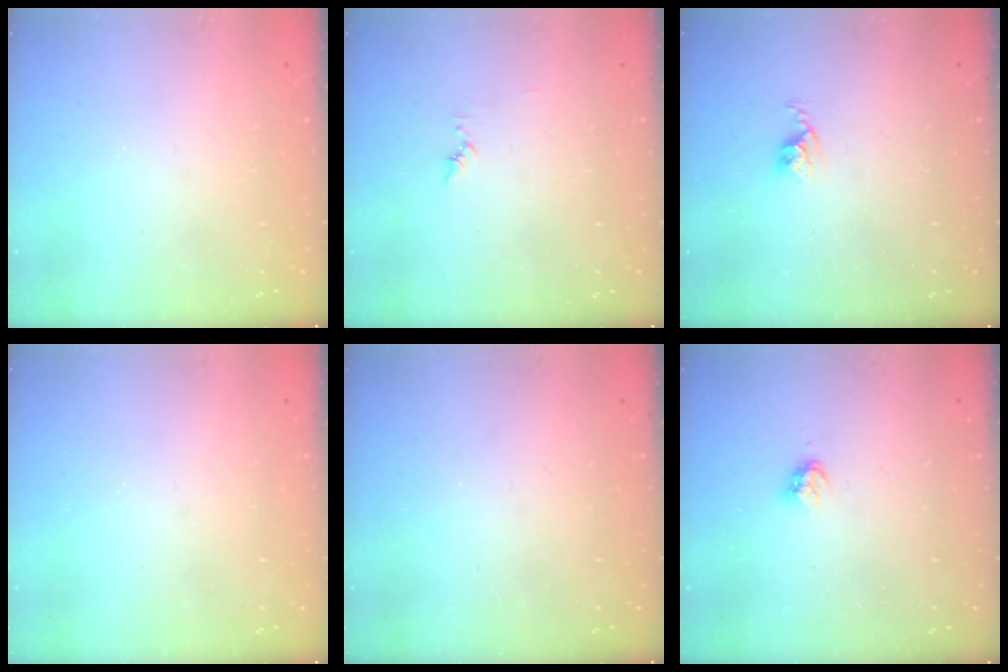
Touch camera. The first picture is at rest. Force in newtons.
{"total": 4.4, "press": 4.4, "slide": 0.4}
{"total": 2.5, "press": 2.5, "slide": 0.4}
{"total": 0.0}
{"total": 0.0}
{"total": 3.3, "press": 3.3, "slide": 0.3}